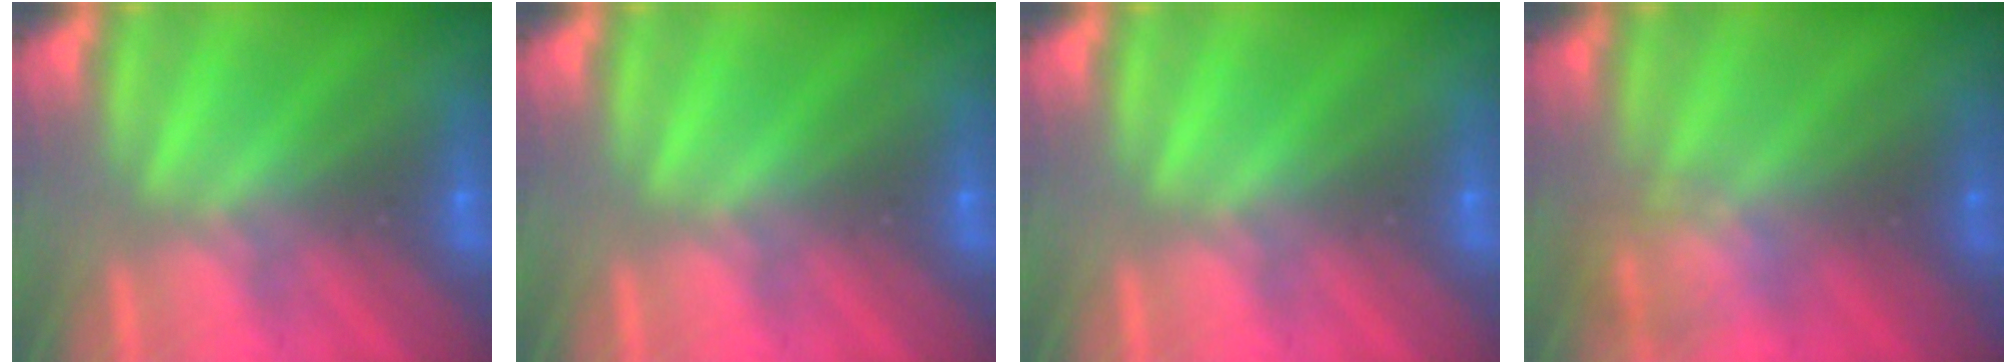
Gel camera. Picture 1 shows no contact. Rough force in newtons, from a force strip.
{"total": 0.0}
{"total": 0.0}
{"total": 2.3}